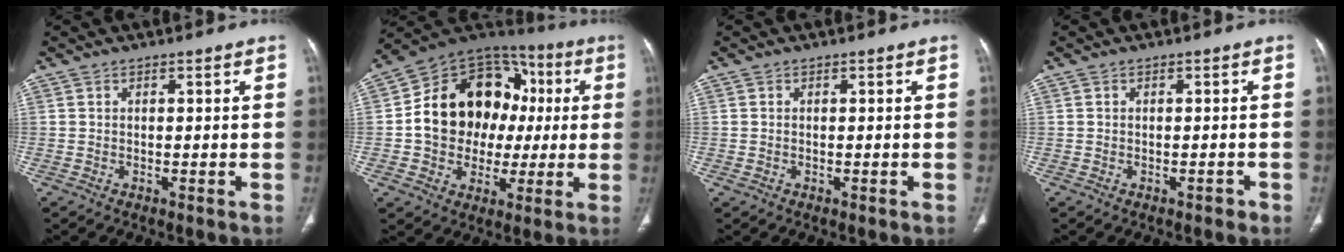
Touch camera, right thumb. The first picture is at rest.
{"total": 21.4, "force": [1.6, 16.7, 13.4], "torque": [-0.172, 0.042, 0.030]}
{"total": 0.5, "force": [-0.1, 0.4, 0.3], "torque": [-0.013, 0.002, 0.000]}
{"total": 0.9, "force": [-0.6, 0.6, 0.4], "torque": [-0.005, 0.003, -0.008]}